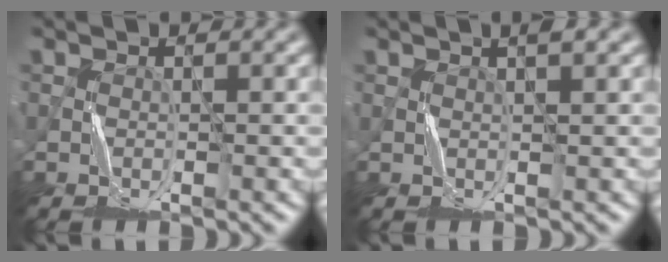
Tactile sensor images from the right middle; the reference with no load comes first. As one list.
[{"total": 1.5, "force": [0.9, 0.1, 1.1], "torque": [-0.015, 0.002, 0.015]}]